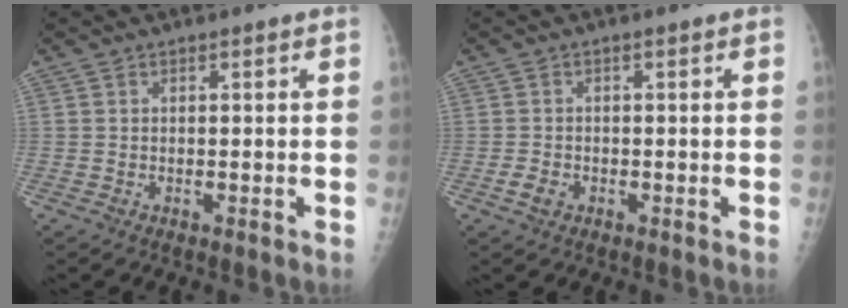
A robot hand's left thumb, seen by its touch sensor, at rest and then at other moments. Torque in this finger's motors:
{"motor_torque": [-0.34, 0.51, 0.11, 0.16, 0.00]}